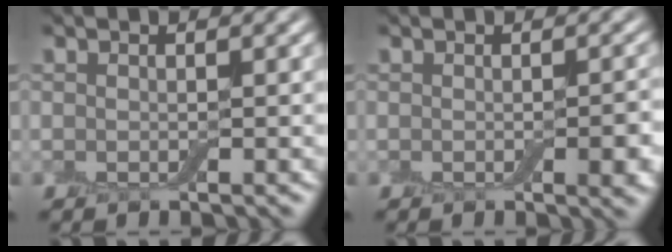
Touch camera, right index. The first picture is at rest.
{"total": 2.0, "force": [-0.4, 0.5, 1.9], "torque": [-0.022, 0.000, -0.004]}